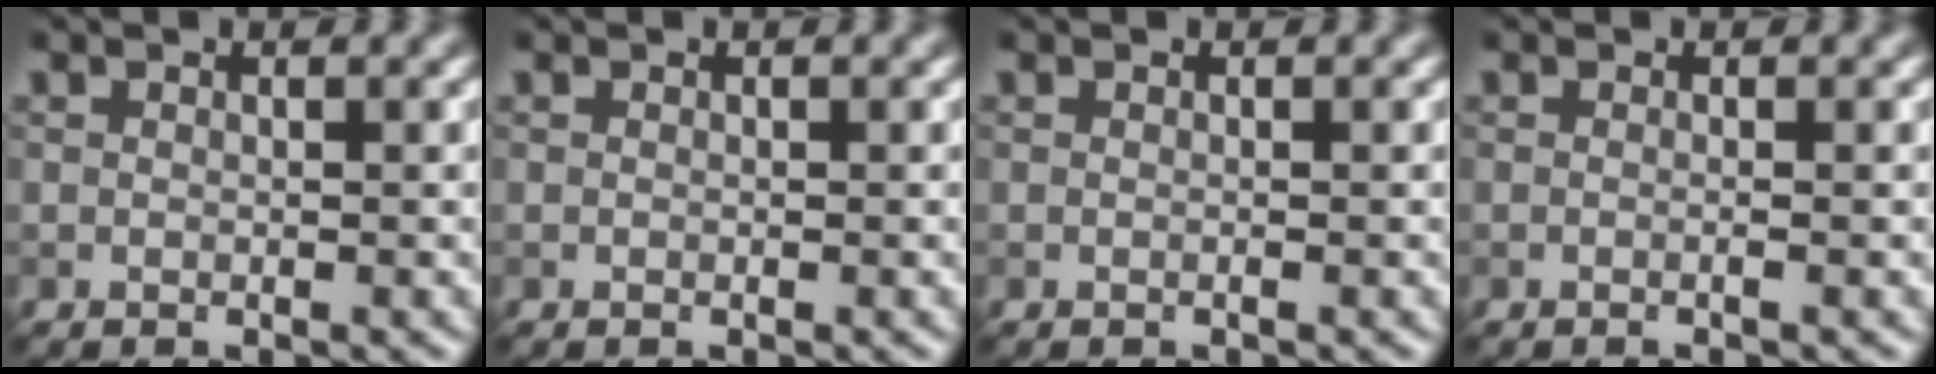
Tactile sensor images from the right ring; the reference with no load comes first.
{"total": 0.0}
{"total": 0.0}
{"total": 0.9, "force": [0.0, 0.3, 0.8], "torque": [-0.004, -0.014, -0.011]}